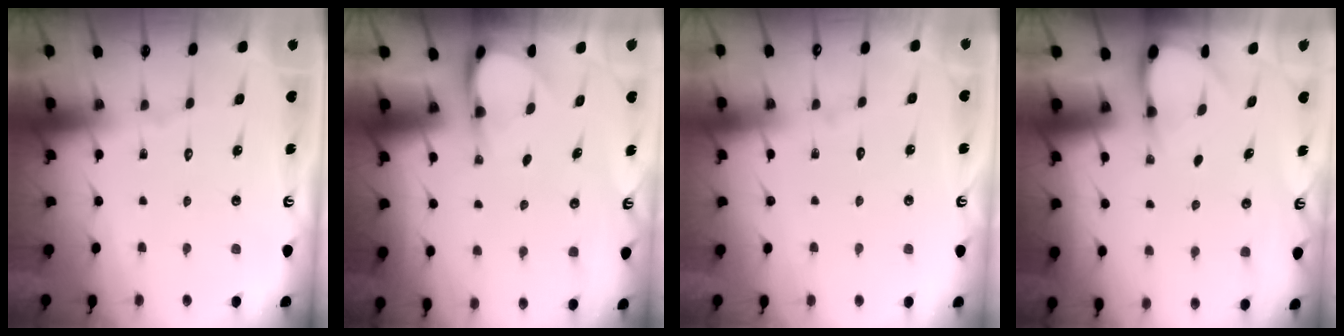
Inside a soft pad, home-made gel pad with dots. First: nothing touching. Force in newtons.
{"total": 3.7, "press": 3.7, "slide": 0.3}
{"total": 2.6, "press": 2.6, "slide": 0.2}
{"total": 2.9, "press": 2.9, "slide": 0.3}